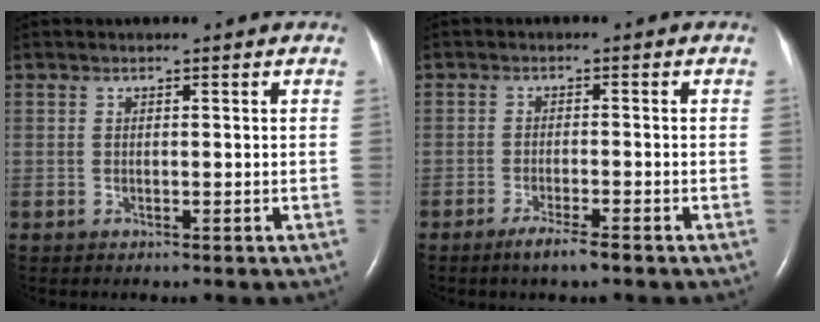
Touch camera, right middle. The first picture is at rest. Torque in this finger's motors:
{"motor_torque": [0.09, -0.10, 0.01, 0.02]}